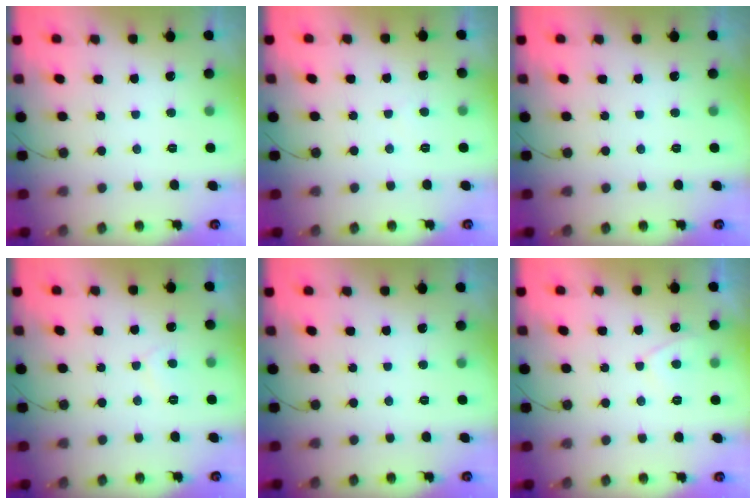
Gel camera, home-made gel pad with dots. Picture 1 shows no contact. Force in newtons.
{"total": 3.1, "press": 3.1, "slide": 0.3}
{"total": 0.0}
{"total": 4.9, "press": 4.9, "slide": 0.6}
{"total": 0.0}
{"total": 2.9, "press": 2.9, "slide": 0.5}